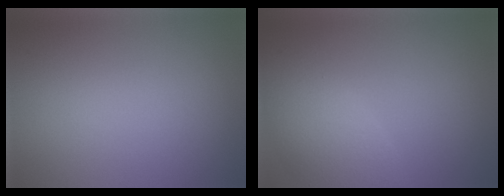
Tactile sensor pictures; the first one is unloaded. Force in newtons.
{"total": 4.8, "press": 4.8, "slide": 0.5}